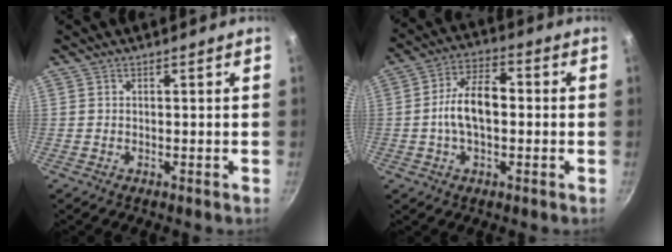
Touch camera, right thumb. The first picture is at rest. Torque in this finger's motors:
{"motor_torque": [1.14, 1.09, 0.97, -0.37, 0.07]}